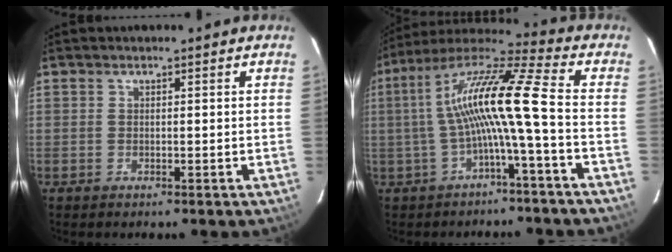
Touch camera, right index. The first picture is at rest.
{"total": 13.3, "force": [-2.0, -0.3, 13.2], "torque": [-0.249, 0.015, -0.038]}